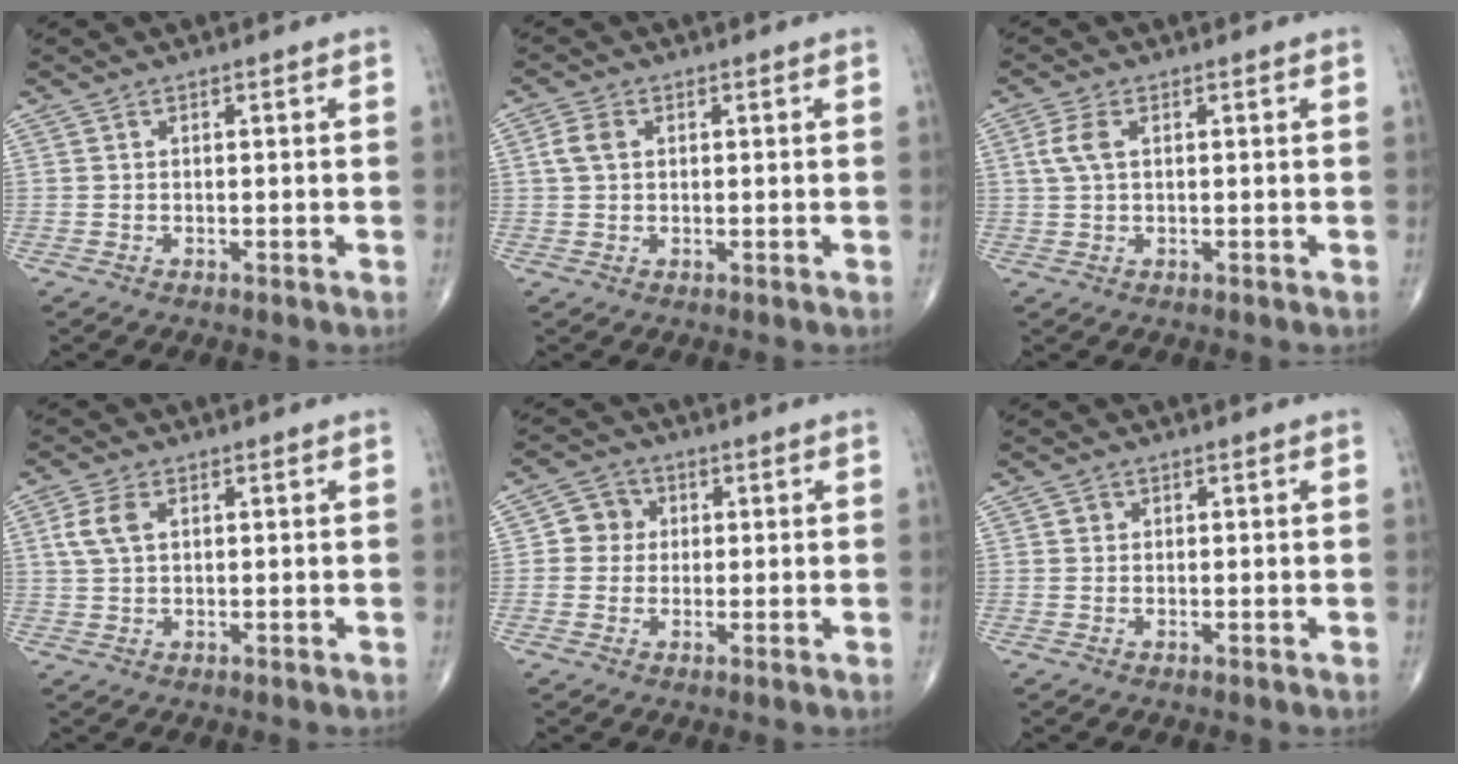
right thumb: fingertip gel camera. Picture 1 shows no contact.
{"total": 3.2, "force": [0.7, 2.2, 2.2], "torque": [-0.048, 0.006, 0.013]}
{"total": 3.6, "force": [0.9, 1.8, 2.9], "torque": [-0.079, 0.011, 0.017]}
{"total": 4.7, "force": [1.3, 2.7, 3.6], "torque": [-0.084, 0.007, 0.025]}
{"total": 4.8, "force": [0.5, 4.5, 1.5], "torque": [0.003, 0.007, -0.001]}
{"total": 0.9, "force": [0.2, 0.9, 0.2], "torque": [0.001, 0.001, 0.003]}